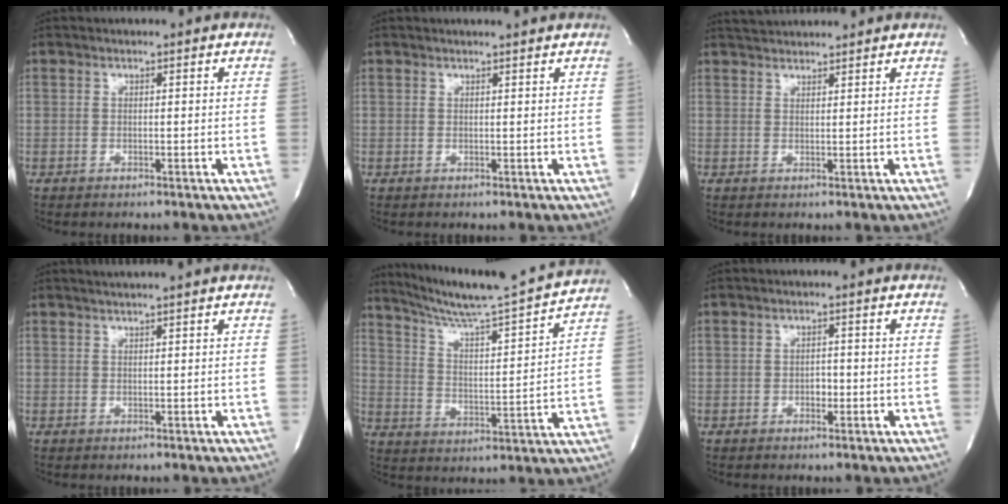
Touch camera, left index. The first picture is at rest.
{"total": 2.5, "force": [2.4, -0.2, 0.7], "torque": [-0.011, 0.005, 0.028]}
{"total": 4.8, "force": [4.7, 0.5, 0.9], "torque": [-0.021, 0.034, 0.077]}
{"total": 3.4, "force": [3.0, -0.6, 1.6], "torque": [-0.021, 0.016, 0.046]}
{"total": 17.1, "force": [15.9, -1.1, 6.3], "torque": [-0.111, -0.028, 0.240]}
{"total": 1.4, "force": [-0.5, 0.9, 1.0], "torque": [-0.015, 0.004, -0.007]}